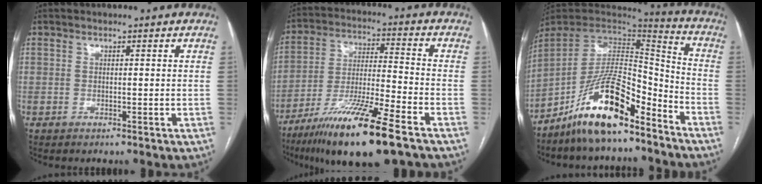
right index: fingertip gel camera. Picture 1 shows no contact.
{"total": 16.0, "force": [-10.3, 0.5, 12.3], "torque": [-0.241, -0.038, -0.186]}
{"total": 15.8, "force": [-11.1, 4.0, 10.5], "torque": [-0.188, 0.017, -0.200]}